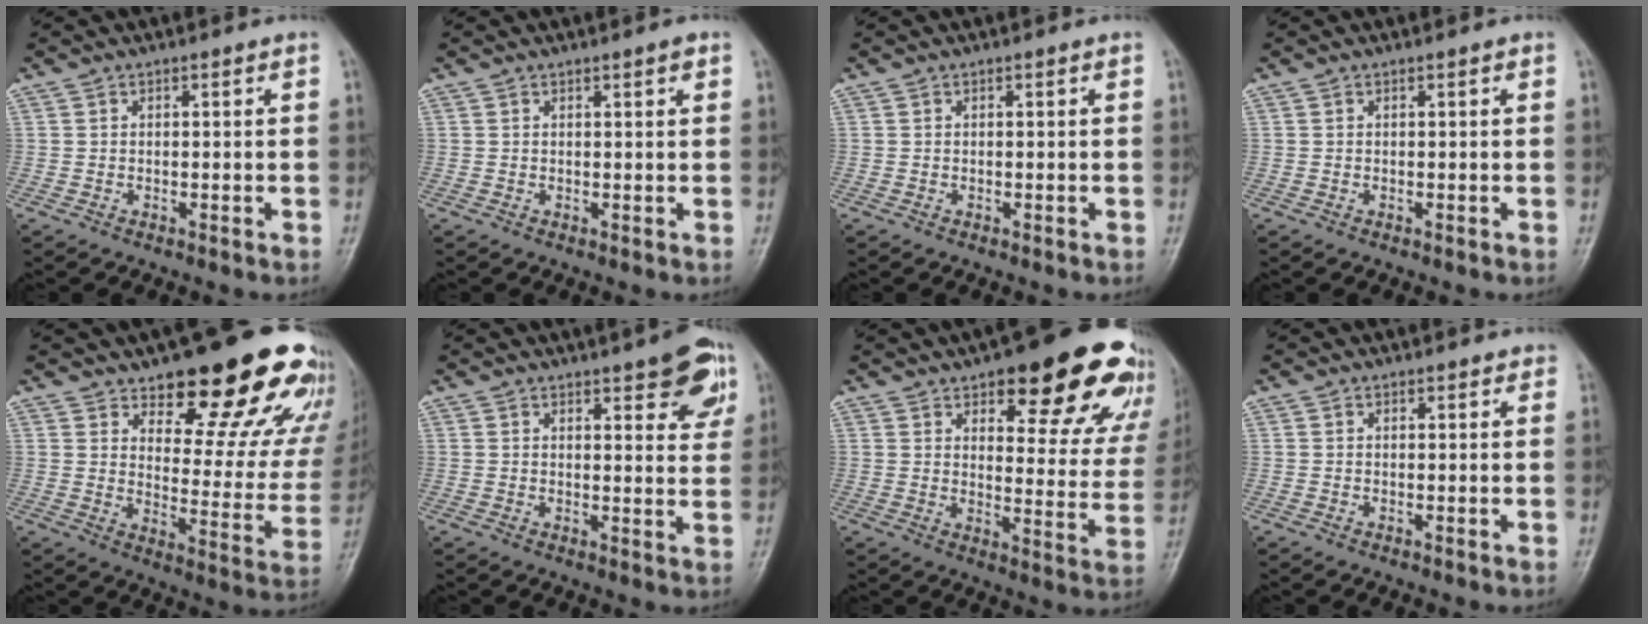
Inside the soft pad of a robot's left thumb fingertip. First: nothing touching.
{"total": 1.2, "force": [0.7, 0.3, 0.9], "torque": [-0.013, -0.002, 0.009]}
{"total": 0.0}
{"total": 0.0}
{"total": 22.7, "force": [16.4, 8.0, 13.5], "torque": [-0.127, -0.104, 0.215]}
{"total": 9.7, "force": [5.5, 3.3, 7.3], "torque": [-0.059, -0.022, 0.065]}
{"total": 22.4, "force": [14.4, 8.2, 15.1], "torque": [-0.133, -0.061, 0.175]}
{"total": 1.0, "force": [0.7, 0.6, 0.3], "torque": [0.004, -0.003, 0.004]}